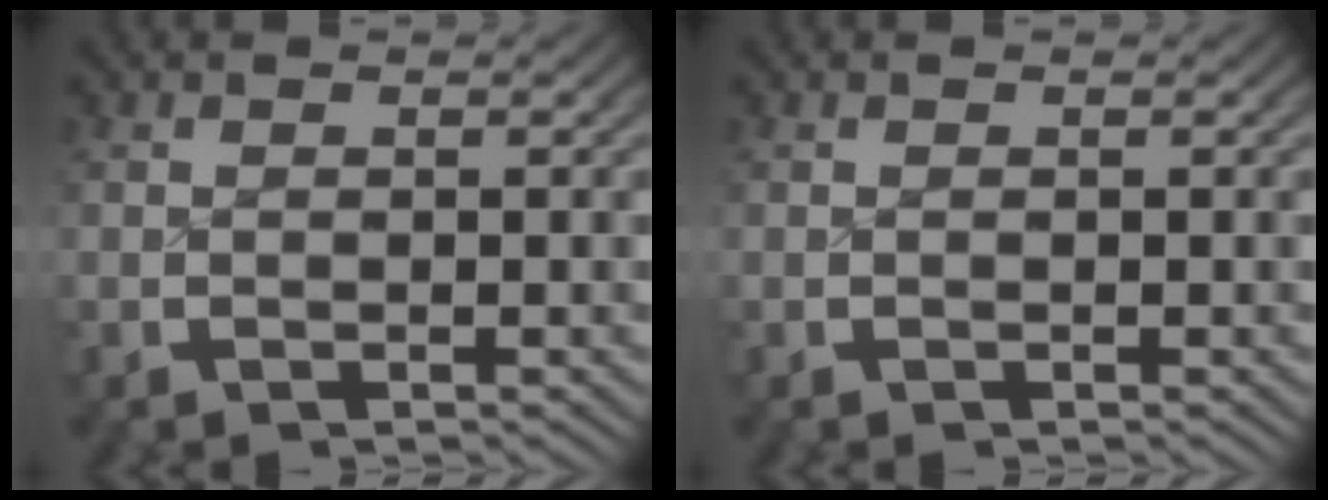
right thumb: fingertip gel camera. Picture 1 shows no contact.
{"total": 0.0}